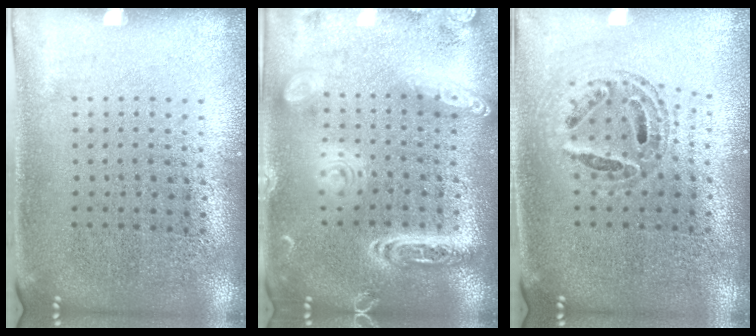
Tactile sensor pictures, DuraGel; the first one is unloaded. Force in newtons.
{"total": 2.8, "press": 2.8, "slide": 0.3}
{"total": 0.6, "press": 0.6, "slide": 0.2}